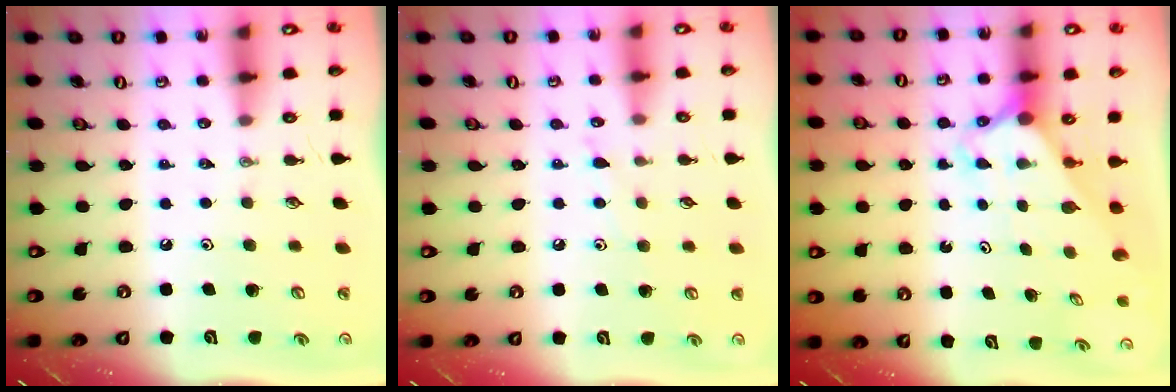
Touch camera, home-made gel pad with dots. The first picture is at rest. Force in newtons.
{"total": 6.1, "press": 6.0, "slide": 0.7}
{"total": 2.5, "press": 2.5, "slide": 0.1}